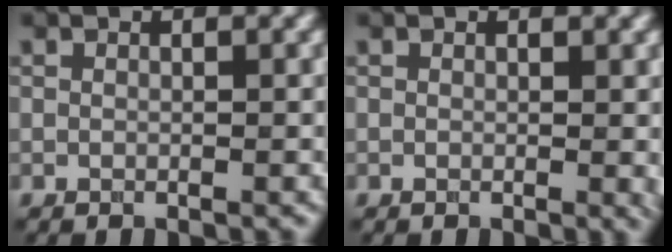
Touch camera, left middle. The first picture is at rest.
{"total": 1.1, "force": [0.1, 0.2, 1.1], "torque": [-0.012, -0.003, 0.001]}